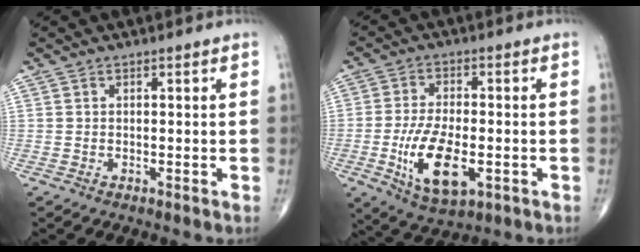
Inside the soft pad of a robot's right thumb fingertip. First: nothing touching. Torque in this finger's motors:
{"motor_torque": [-0.22, 0.91, 0.93, 0.11, 0.38]}